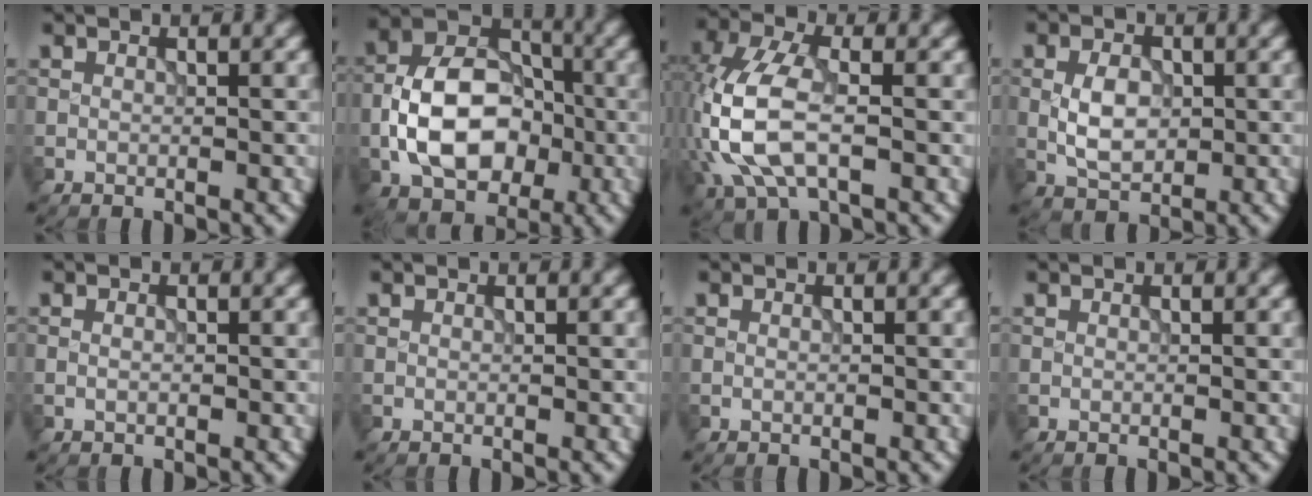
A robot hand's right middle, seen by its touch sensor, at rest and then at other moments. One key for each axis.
{"total": 9.8, "fx": -2.3, "fy": 6.6, "fz": 6.9, "tx": -0.124, "ty": 0.017, "tz": -0.050}
{"total": 6.9, "fx": -1.3, "fy": 3.7, "fz": 5.7, "tx": -0.141, "ty": 0.007, "tz": -0.029}
{"total": 3.9, "fx": -0.2, "fy": 2.5, "fz": 2.9, "tx": -0.058, "ty": 0.002, "tz": -0.003}
{"total": 0.7, "fx": -0.1, "fy": 0.4, "fz": 0.5, "tx": -0.012, "ty": -0.002, "tz": -0.001}
{"total": 0.0}
{"total": 0.0}
{"total": 0.0}